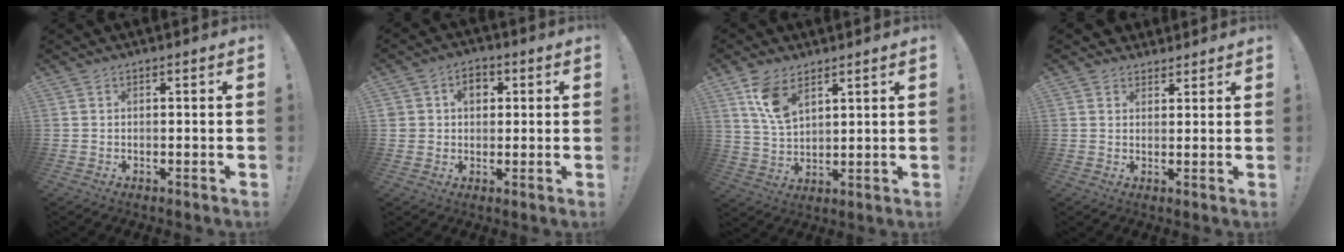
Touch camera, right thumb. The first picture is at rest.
{"total": 6.3, "force": [1.8, 5.3, 2.7], "torque": [-0.043, 0.002, 0.033]}
{"total": 9.6, "force": [5.8, 5.0, 5.8], "torque": [-0.109, -0.015, 0.112]}
{"total": 3.5, "force": [2.7, 2.3, 0.3], "torque": [0.001, -0.011, 0.049]}